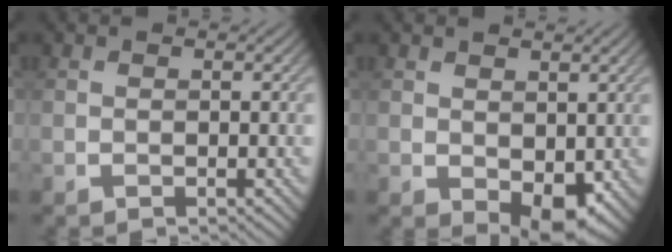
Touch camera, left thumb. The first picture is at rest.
{"total": 4.7, "force": [-0.1, 3.0, 3.6], "torque": [-0.060, -0.019, 0.010]}